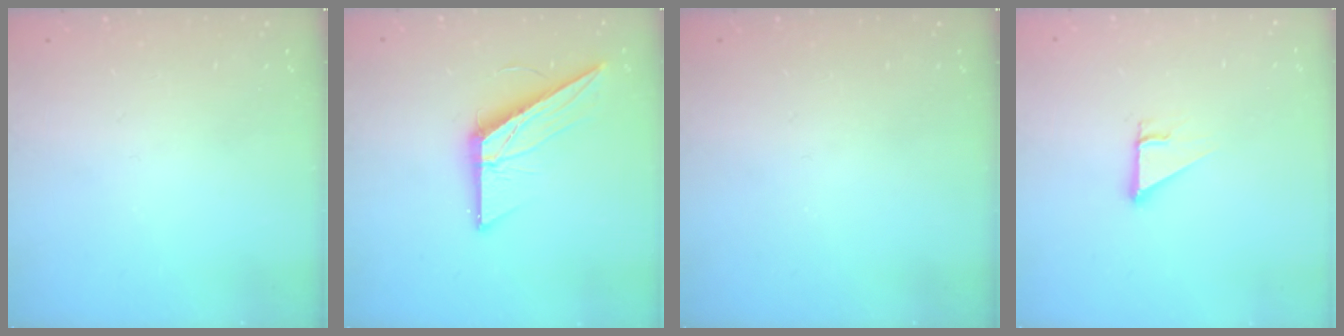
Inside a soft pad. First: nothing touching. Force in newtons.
{"total": 13.9, "press": 13.9, "slide": 0.5}
{"total": 0.0}
{"total": 2.5, "press": 2.5, "slide": 0.1}